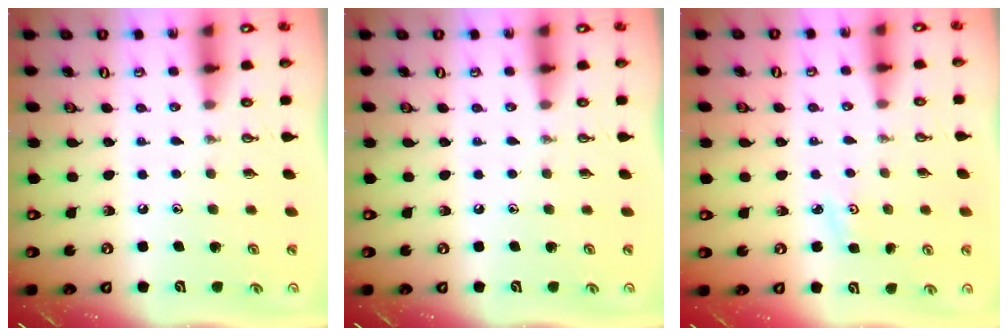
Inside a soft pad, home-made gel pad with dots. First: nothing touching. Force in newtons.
{"total": 0.0}
{"total": 2.7, "press": 2.6, "slide": 0.4}